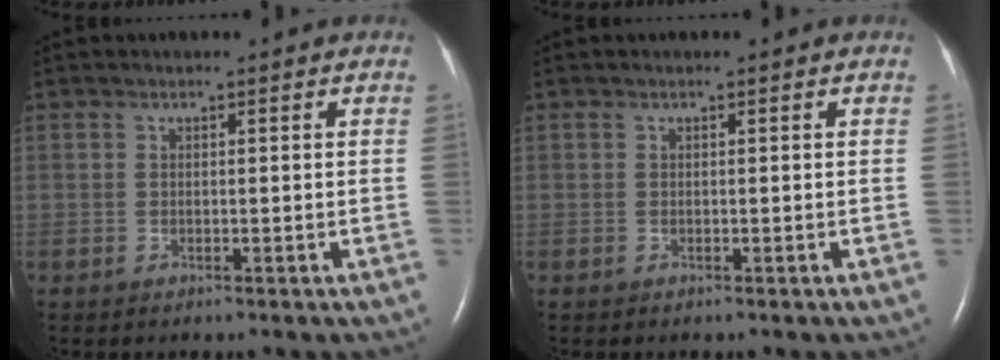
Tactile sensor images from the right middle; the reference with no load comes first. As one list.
[{"total": 0.0}]